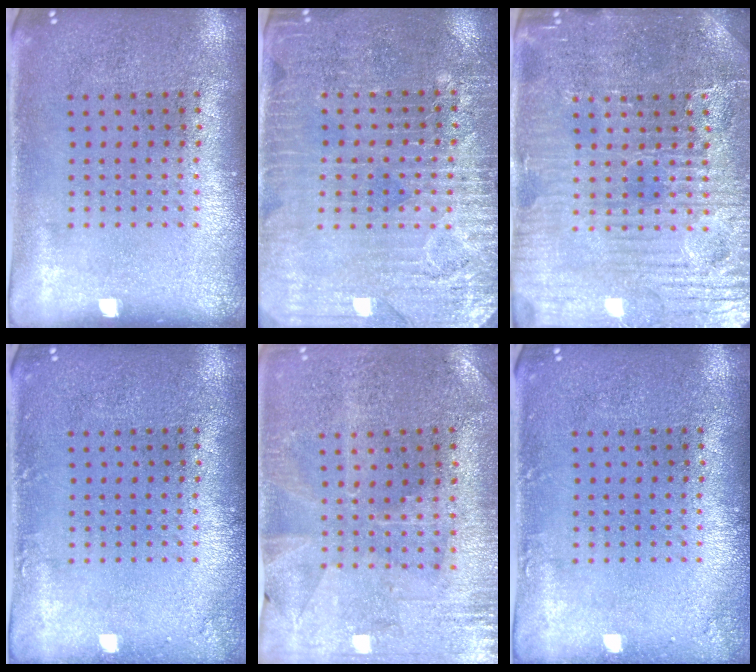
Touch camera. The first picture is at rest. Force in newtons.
{"total": 3.3, "press": 3.0, "slide": 1.3}
{"total": 4.8, "press": 4.6, "slide": 1.3}
{"total": 1.0, "press": 1.0, "slide": 0.2}
{"total": 0.5, "press": 0.5, "slide": 0.3}
{"total": 1.0, "press": 1.0, "slide": 0.2}